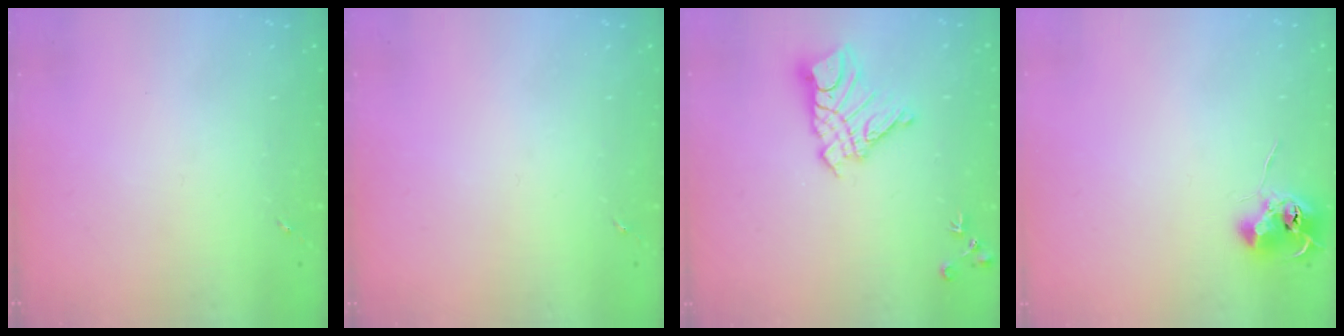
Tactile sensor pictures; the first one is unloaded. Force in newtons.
{"total": 0.0}
{"total": 13.7, "press": 13.6, "slide": 1.2}
{"total": 7.8, "press": 7.8, "slide": 0.8}